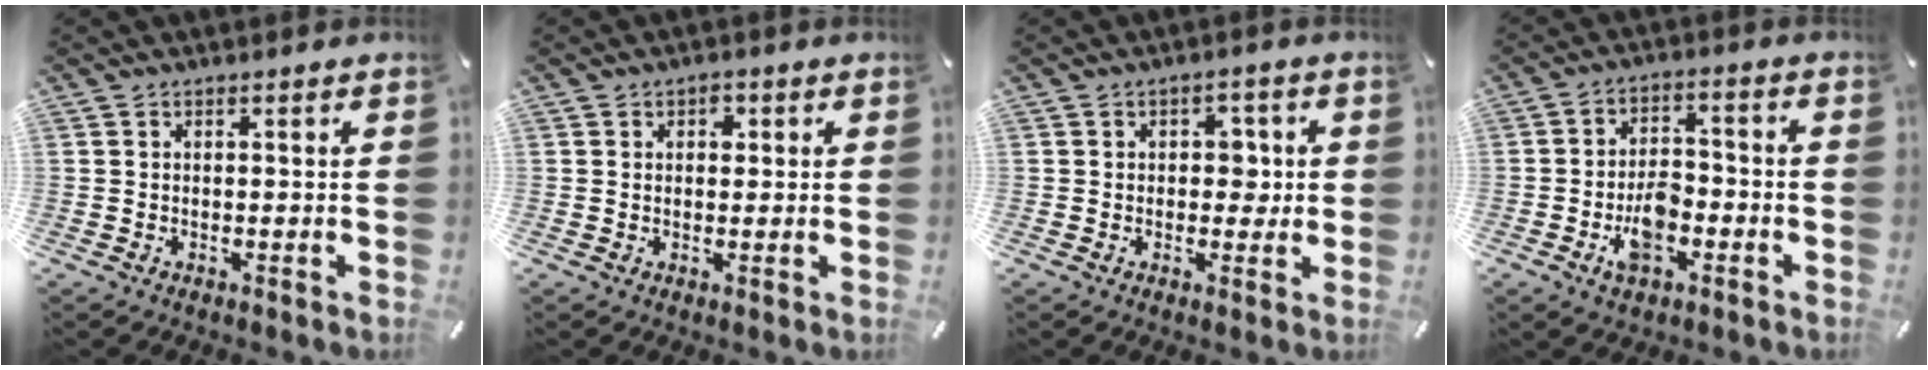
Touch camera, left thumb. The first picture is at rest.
{"total": 2.2, "force": [0.6, 1.7, 1.2], "torque": [-0.003, -0.003, 0.004]}
{"total": 4.8, "force": [0.1, 3.6, 3.2], "torque": [-0.033, -0.001, -0.009]}
{"total": 8.2, "force": [-3.4, 4.9, 5.6], "torque": [-0.100, 0.016, -0.062]}